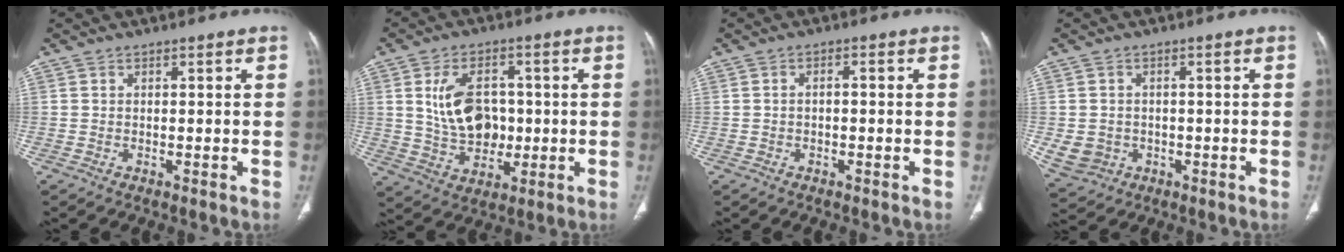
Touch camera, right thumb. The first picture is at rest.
{"total": 11.3, "force": [1.1, 8.0, 7.9], "torque": [-0.114, 0.002, 0.029]}
{"total": 1.3, "force": [-0.3, 0.7, 1.1], "torque": [-0.019, 0.009, -0.006]}
{"total": 5.8, "force": [-1.2, 5.2, 2.3], "torque": [-0.044, 0.007, -0.004]}